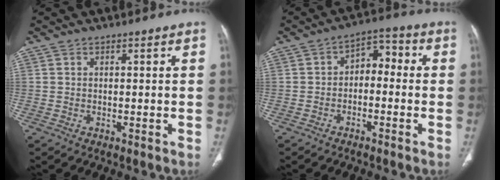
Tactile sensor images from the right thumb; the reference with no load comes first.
{"total": 6.0, "force": [-0.9, 4.0, 4.5], "torque": [-0.047, 0.039, -0.028]}